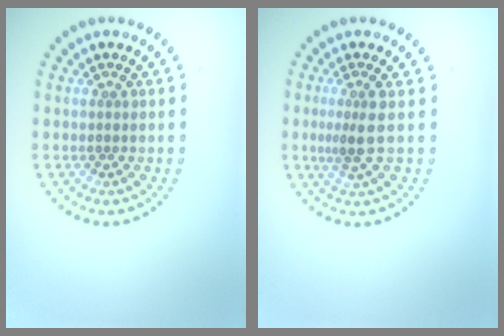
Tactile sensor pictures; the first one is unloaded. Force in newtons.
{"total": 2.5, "press": 1.8, "slide": 1.6}